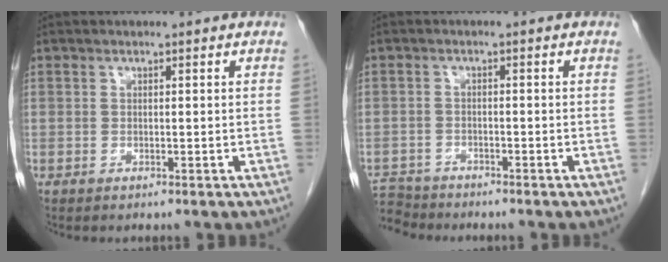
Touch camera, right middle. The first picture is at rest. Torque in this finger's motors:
{"motor_torque": [0.15, -0.40, -0.03, -0.02]}